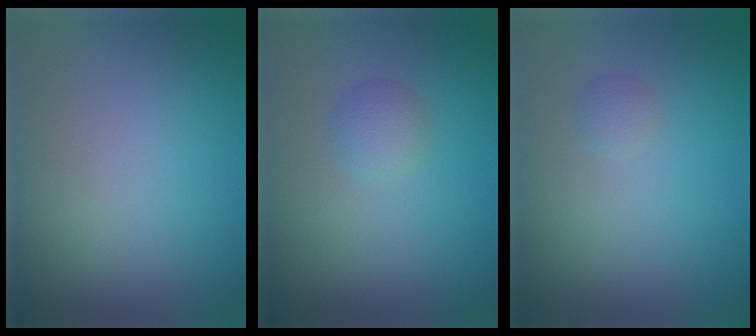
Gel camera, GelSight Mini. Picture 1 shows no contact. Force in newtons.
{"total": 1.4, "press": 1.4, "slide": 0.1}
{"total": 0.7, "press": 0.7, "slide": 0.0}